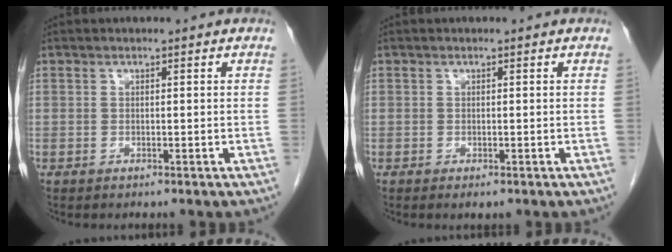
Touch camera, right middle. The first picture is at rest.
{"total": 1.0, "force": [-0.6, 0.5, 0.6], "torque": [-0.009, -0.001, -0.003]}